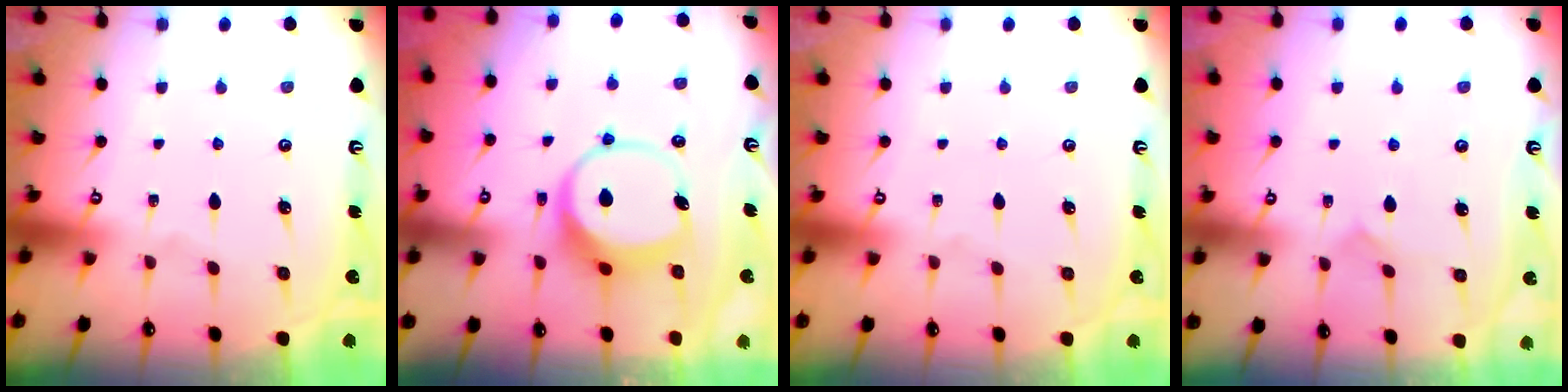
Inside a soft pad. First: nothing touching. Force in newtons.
{"total": 9.0, "press": 9.0, "slide": 1.2}
{"total": 0.0}
{"total": 4.0, "press": 4.0, "slide": 0.5}